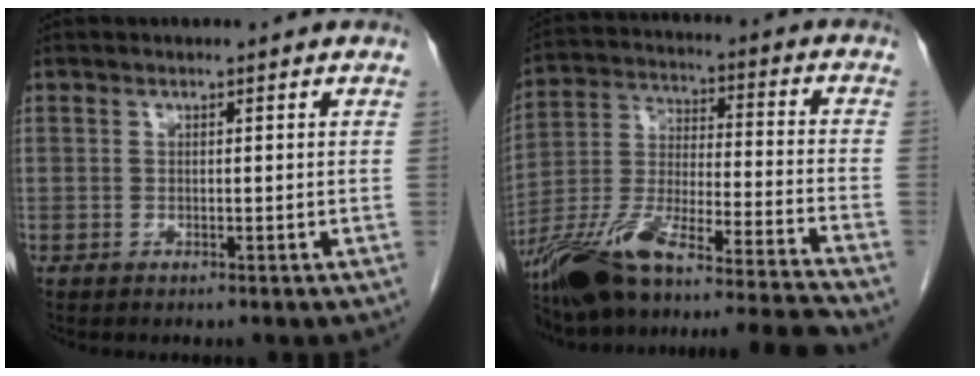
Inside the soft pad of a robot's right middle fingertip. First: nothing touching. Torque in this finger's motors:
{"motor_torque": [1.10, -1.04, 0.58, 0.19]}